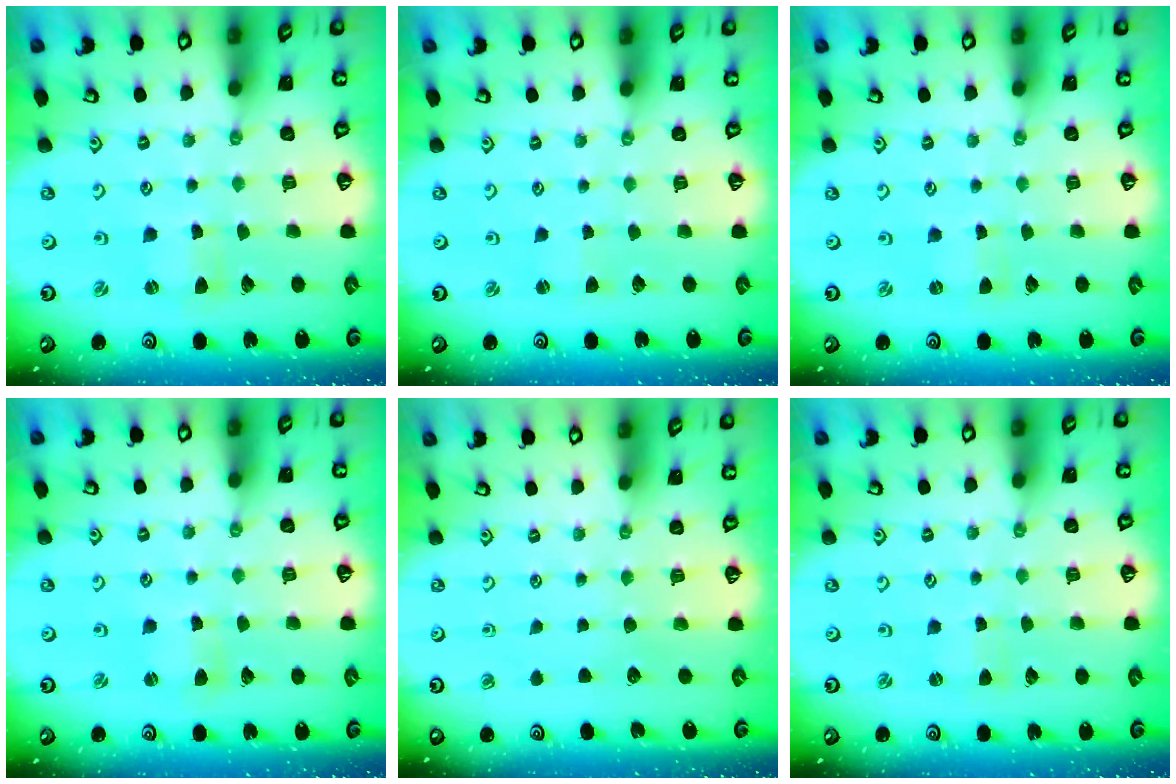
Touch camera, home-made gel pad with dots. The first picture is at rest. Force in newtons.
{"total": 0.9, "press": 0.8, "slide": 0.2}
{"total": 0.0}
{"total": 1.6, "press": 1.6, "slide": 0.3}
{"total": 0.0}
{"total": 0.7, "press": 0.7, "slide": 0.1}